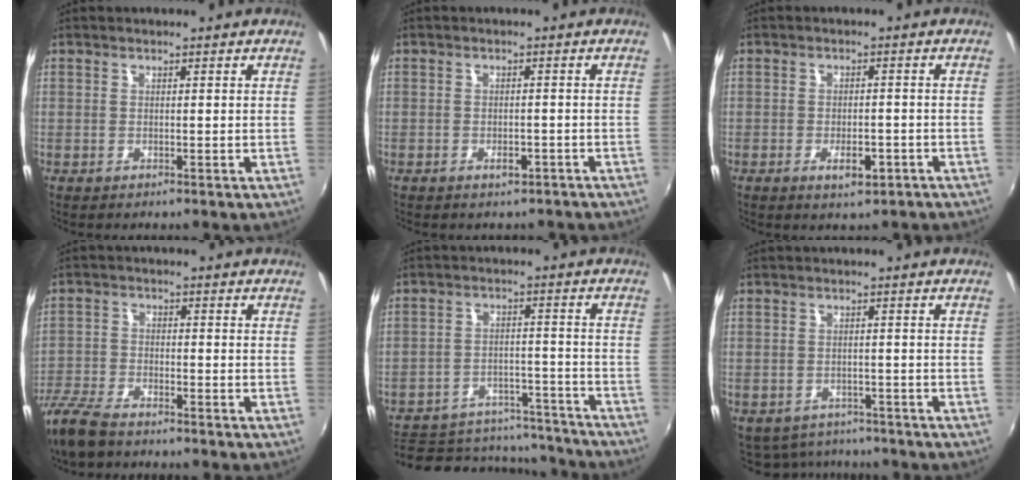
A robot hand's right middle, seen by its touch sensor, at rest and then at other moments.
{"total": 2.7, "force": [-2.1, 1.4, 1.1], "torque": [-0.017, 0.000, -0.023]}
{"total": 4.3, "force": [-2.4, 2.0, 2.9], "torque": [-0.059, -0.003, -0.032]}
{"total": 9.4, "force": [-7.6, 3.0, 4.6], "torque": [-0.123, -0.023, -0.153]}
{"total": 17.0, "force": [-13.8, 8.4, 5.4], "torque": [-0.127, 0.031, -0.165]}
{"total": 7.5, "force": [-6.3, 3.7, 1.9], "torque": [-0.050, -0.012, -0.086]}